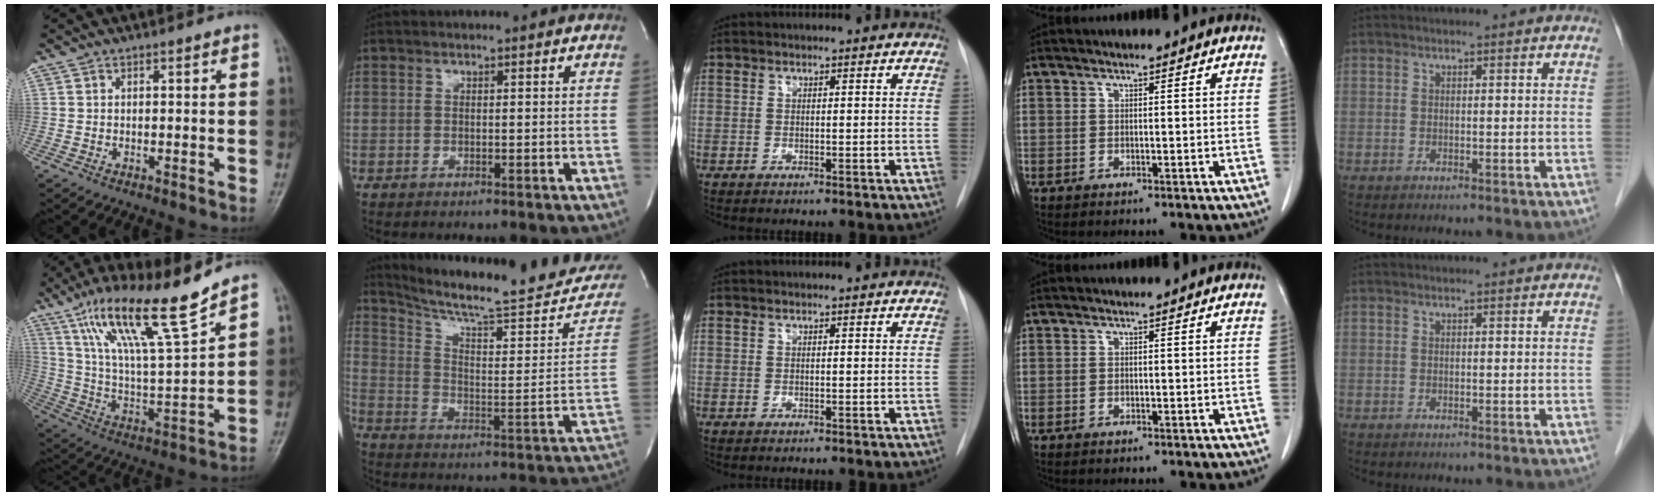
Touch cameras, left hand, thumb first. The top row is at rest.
{"thumb": {"total": 18.5, "force": [12.8, 2.1, 13.2], "torque": [-0.219, -0.063, 0.234]}, "index": {"total": 23.5, "force": [21.5, 1.5, 9.4], "torque": [-0.143, -0.082, 0.287]}}